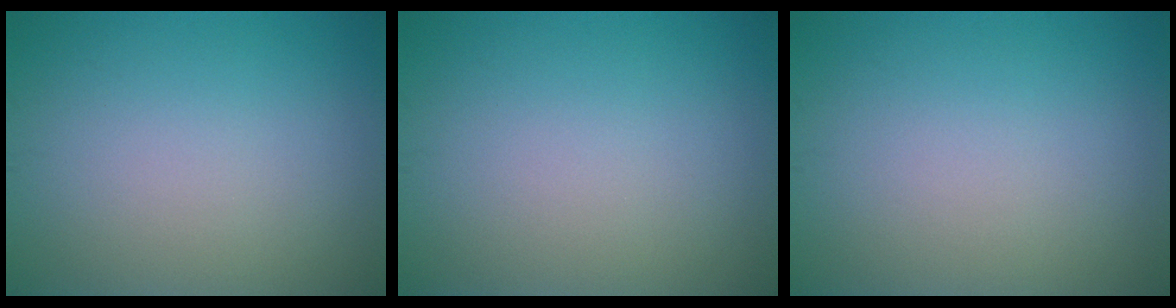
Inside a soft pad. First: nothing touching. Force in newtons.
{"total": 0.0}
{"total": 0.0}